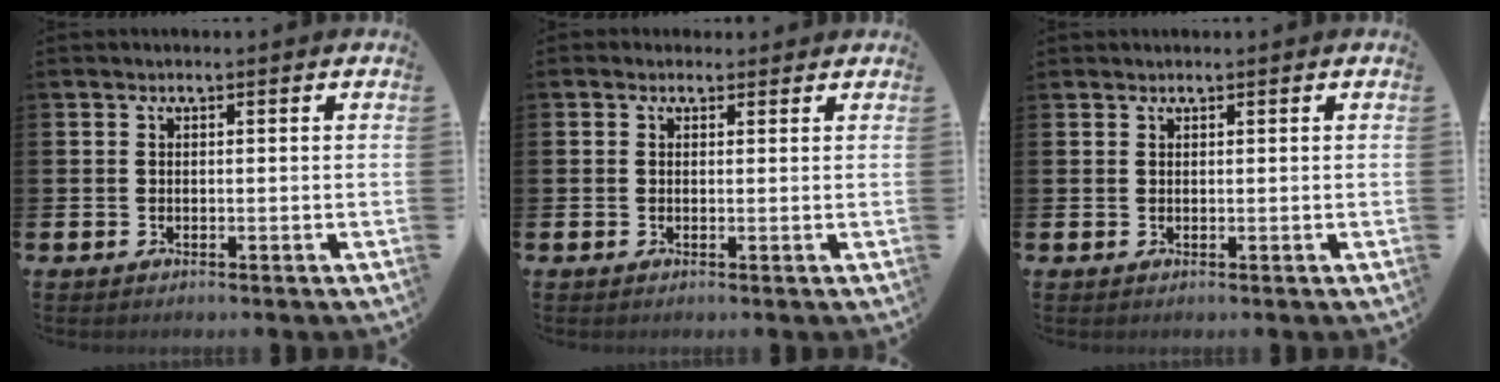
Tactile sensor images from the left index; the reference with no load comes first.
{"total": 0.9, "force": [0.6, 0.6, 0.1], "torque": [0.007, 0.005, 0.008]}
{"total": 0.8, "force": [0.7, 0.3, 0.0], "torque": [0.002, 0.001, 0.013]}